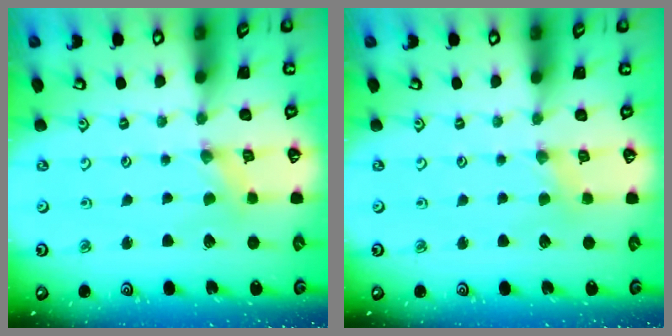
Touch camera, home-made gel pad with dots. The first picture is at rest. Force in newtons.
{"total": 2.3, "press": 2.3, "slide": 0.4}